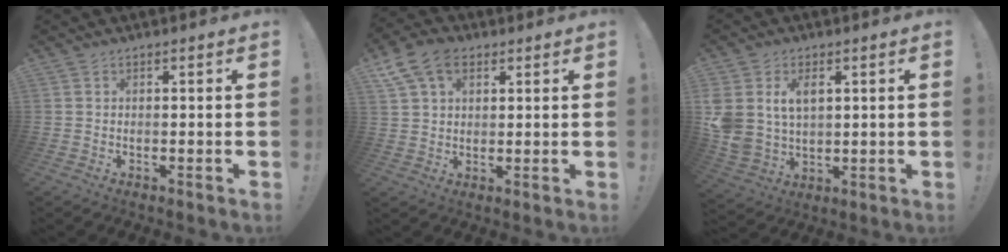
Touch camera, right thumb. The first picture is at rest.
{"total": 11.3, "force": [5.3, 7.6, 6.4], "torque": [-0.102, -0.012, 0.105]}
{"total": 9.7, "force": [3.8, 7.1, 5.4], "torque": [-0.103, -0.016, 0.074]}